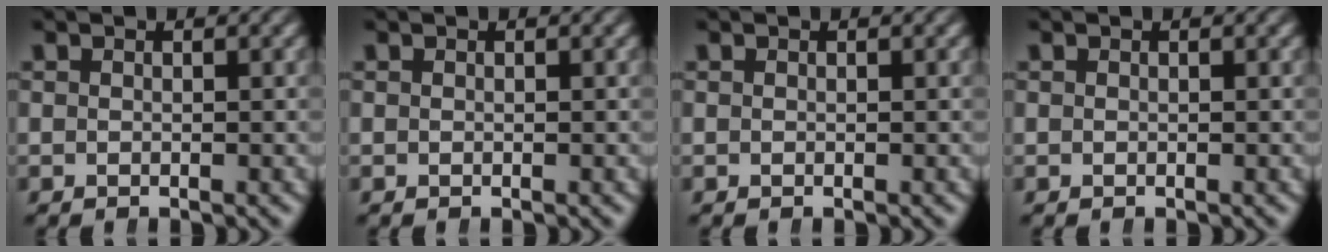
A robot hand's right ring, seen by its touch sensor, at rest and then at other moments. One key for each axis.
{"total": 0.0}
{"total": 0.0}
{"total": 0.0}